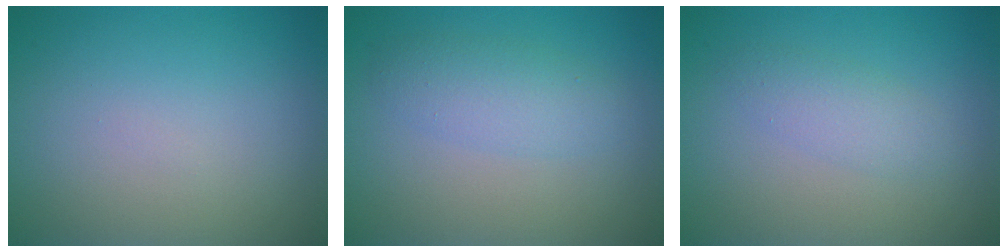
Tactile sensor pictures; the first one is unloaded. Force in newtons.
{"total": 2.7, "press": 2.7, "slide": 0.0}
{"total": 2.0, "press": 2.0, "slide": 0.1}